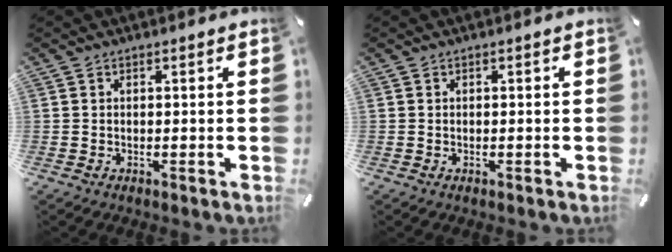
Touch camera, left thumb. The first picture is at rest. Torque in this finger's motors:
{"motor_torque": [0.00, 0.00, 0.00, 0.00, 0.00]}